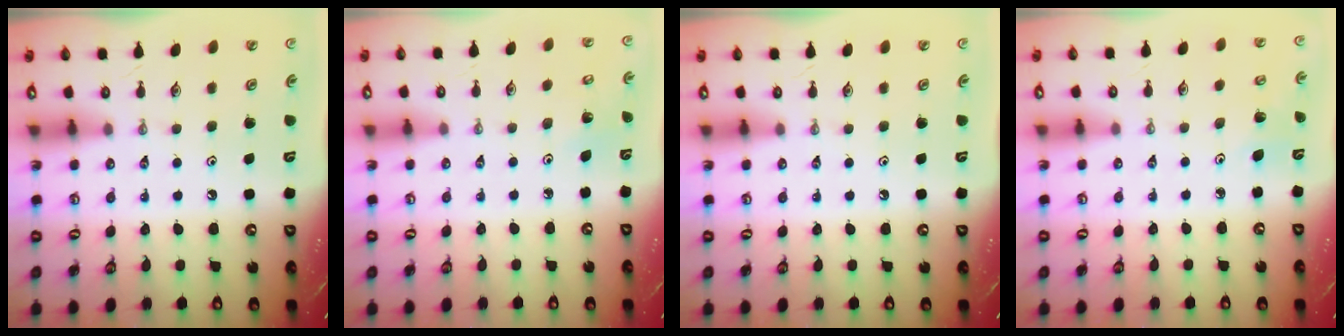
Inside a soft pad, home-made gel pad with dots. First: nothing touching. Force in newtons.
{"total": 2.8, "press": 2.8, "slide": 0.3}
{"total": 0.0}
{"total": 4.2, "press": 4.1, "slide": 0.8}